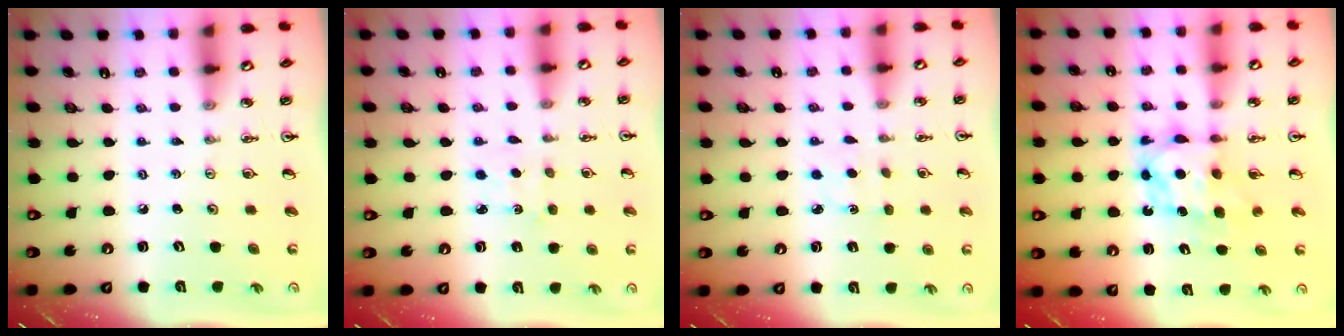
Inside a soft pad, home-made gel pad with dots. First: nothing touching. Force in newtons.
{"total": 2.7, "press": 2.7, "slide": 0.4}
{"total": 2.3, "press": 2.3, "slide": 0.3}
{"total": 6.4, "press": 6.4, "slide": 0.5}